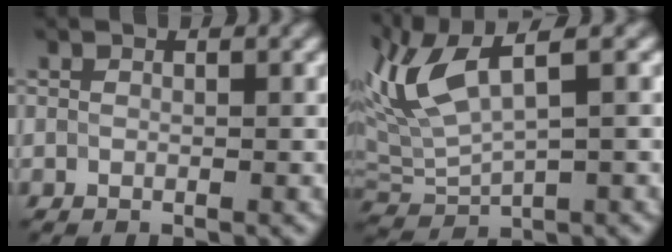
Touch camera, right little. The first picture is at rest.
{"total": 6.3, "force": [2.8, 2.0, 5.3], "torque": [-0.125, 0.014, 0.057]}